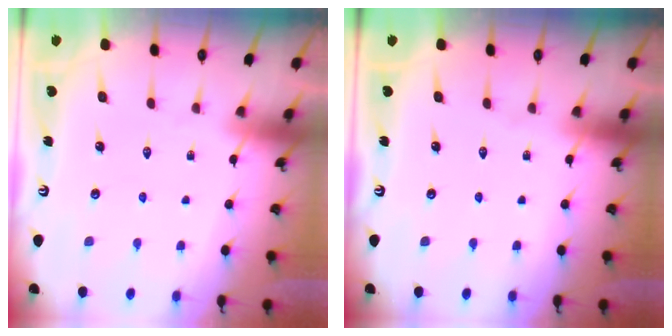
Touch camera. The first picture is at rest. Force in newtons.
{"total": 0.0}